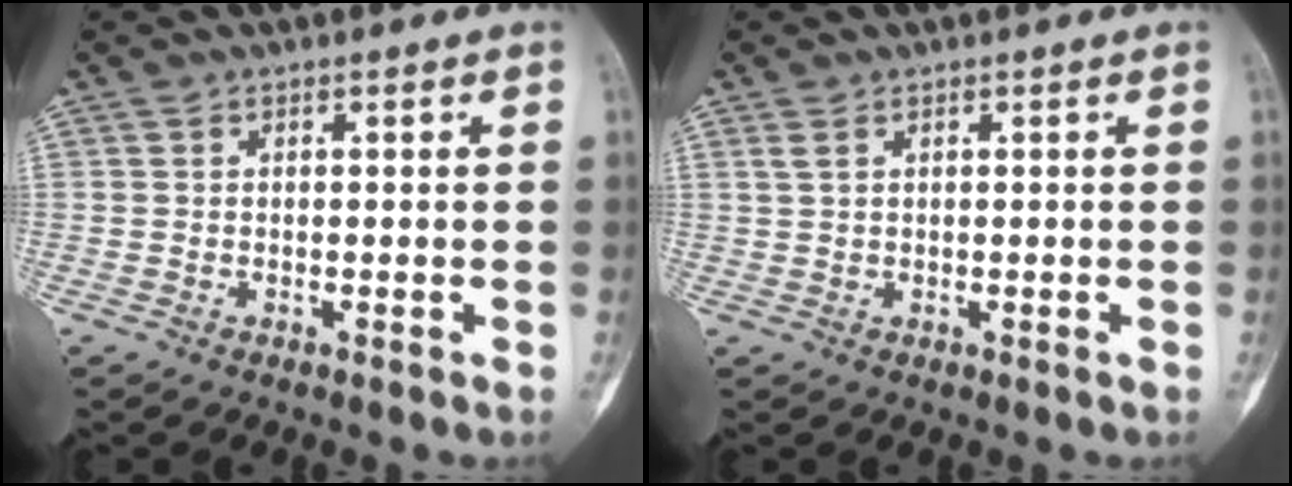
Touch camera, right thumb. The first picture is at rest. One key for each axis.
{"total": 1.3, "fx": 0.8, "fy": 0.6, "fz": 0.8, "tx": -0.019, "ty": 0.007, "tz": 0.022}